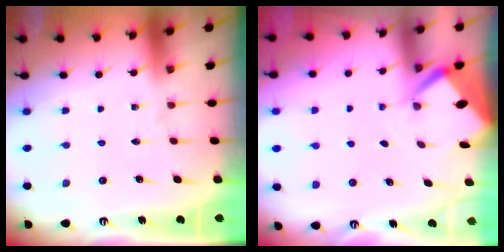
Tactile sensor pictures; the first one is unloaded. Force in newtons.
{"total": 2.7, "press": 2.7, "slide": 0.3}